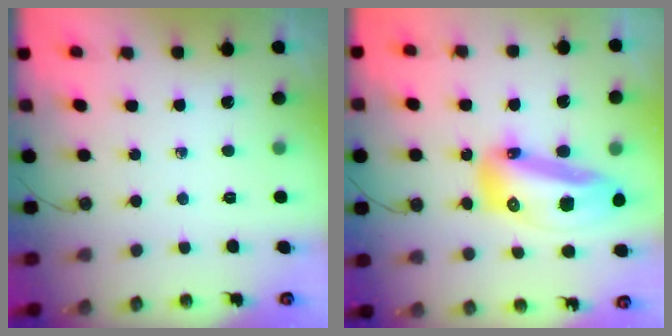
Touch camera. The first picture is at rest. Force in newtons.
{"total": 18.9, "press": 18.8, "slide": 2.3}